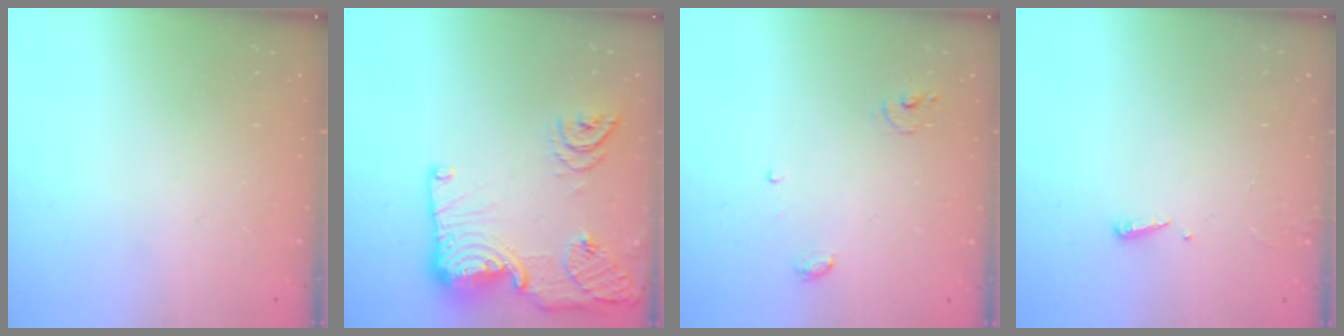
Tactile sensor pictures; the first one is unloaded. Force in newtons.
{"total": 19.0, "press": 19.0, "slide": 1.5}
{"total": 4.2, "press": 4.2, "slide": 0.2}
{"total": 2.4, "press": 2.4, "slide": 0.2}